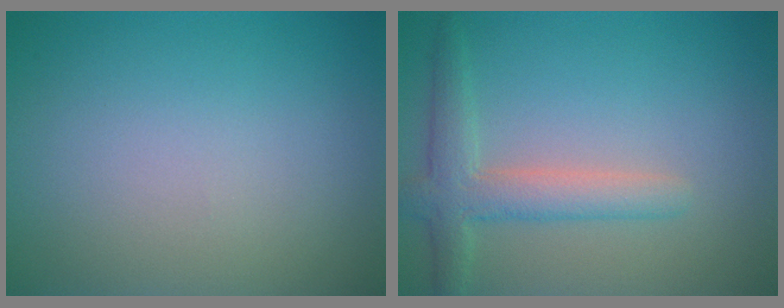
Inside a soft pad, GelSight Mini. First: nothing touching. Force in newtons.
{"total": 3.6, "press": 3.6, "slide": 0.3}